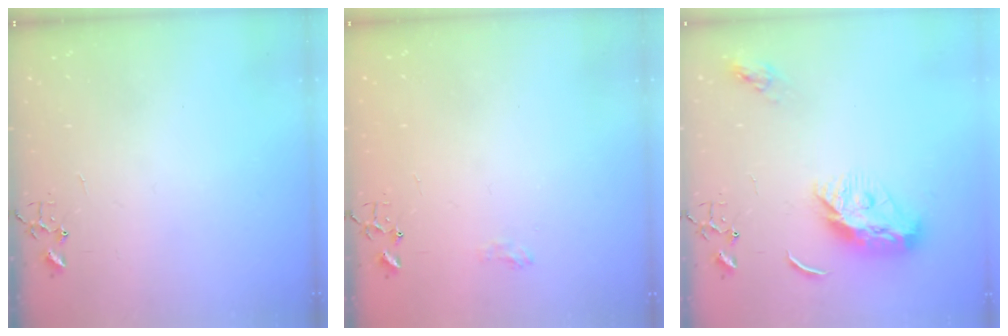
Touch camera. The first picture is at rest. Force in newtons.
{"total": 6.3, "press": 6.3, "slide": 0.8}
{"total": 12.7, "press": 12.7, "slide": 0.3}